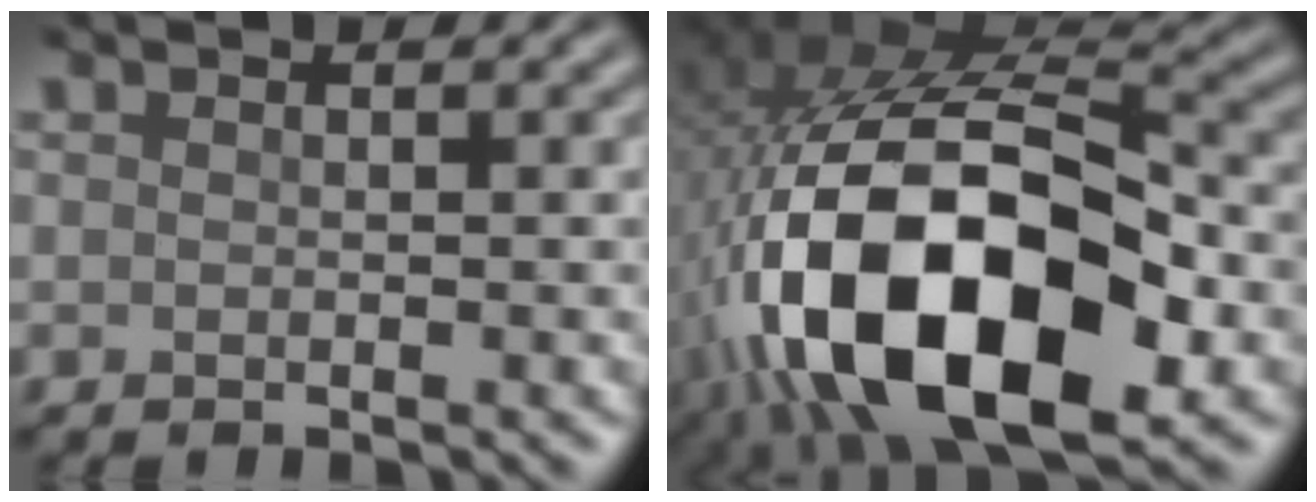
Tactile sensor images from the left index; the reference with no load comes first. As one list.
[{"total": 18.6, "force": [-5.9, 9.9, 14.6], "torque": [-0.283, -0.026, -0.092]}]